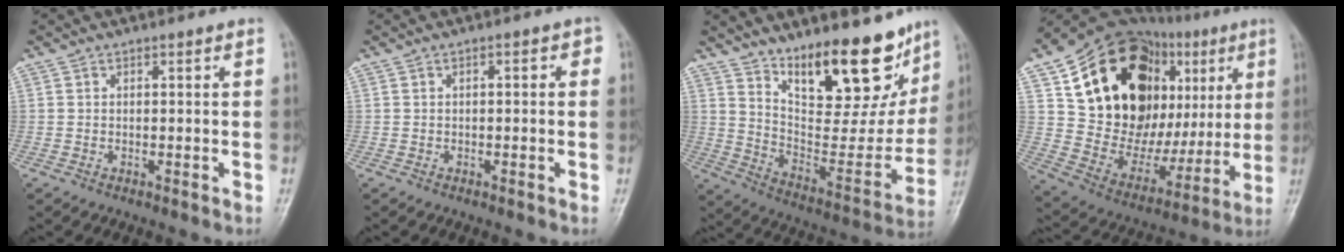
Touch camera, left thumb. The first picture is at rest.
{"total": 1.9, "force": [0.3, 0.9, 1.6], "torque": [-0.012, 0.005, -0.003]}
{"total": 22.4, "force": [15.4, 8.6, 13.8], "torque": [-0.147, -0.092, 0.249]}
{"total": 31.6, "force": [10.2, 19.2, 23.0], "torque": [-0.295, 0.010, 0.179]}